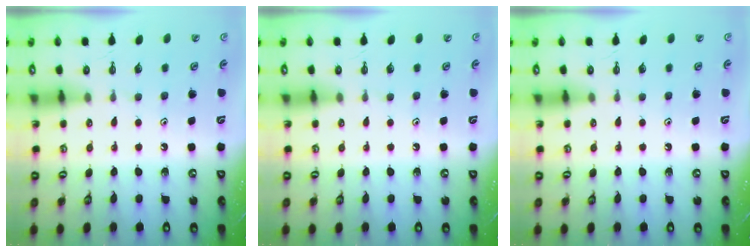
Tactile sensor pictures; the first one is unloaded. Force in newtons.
{"total": 0.0}
{"total": 0.0}